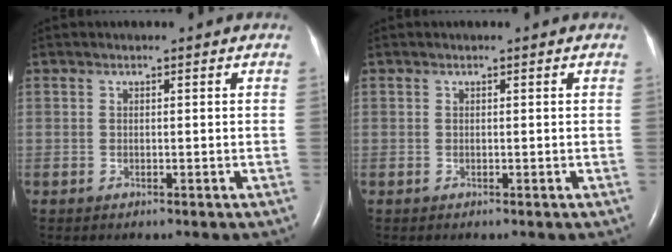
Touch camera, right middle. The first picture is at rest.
{"total": 0.0}